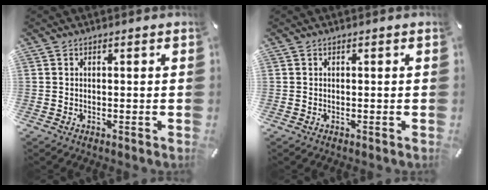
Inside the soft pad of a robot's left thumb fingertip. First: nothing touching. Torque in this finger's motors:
{"motor_torque": [0.00, 0.00, 0.00, 0.00, 0.00]}